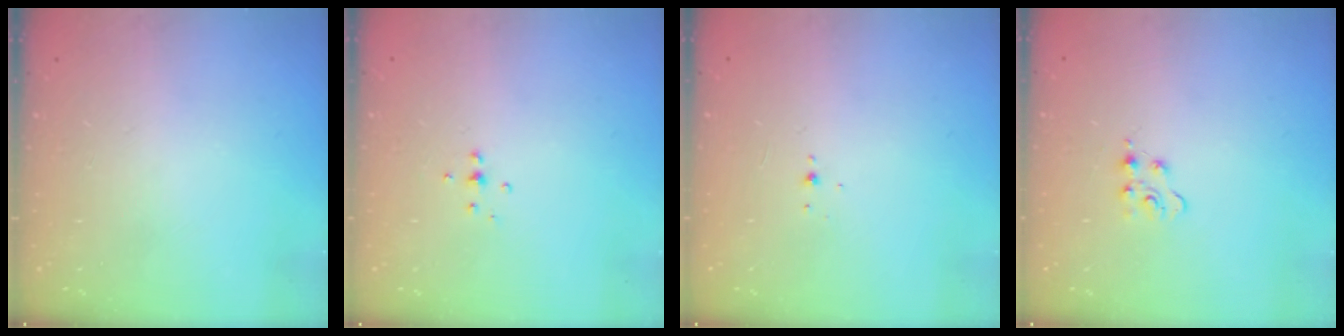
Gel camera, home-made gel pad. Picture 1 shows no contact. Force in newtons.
{"total": 4.3, "press": 4.2, "slide": 0.7}
{"total": 2.1, "press": 1.9, "slide": 0.8}
{"total": 3.8, "press": 3.8, "slide": 0.5}